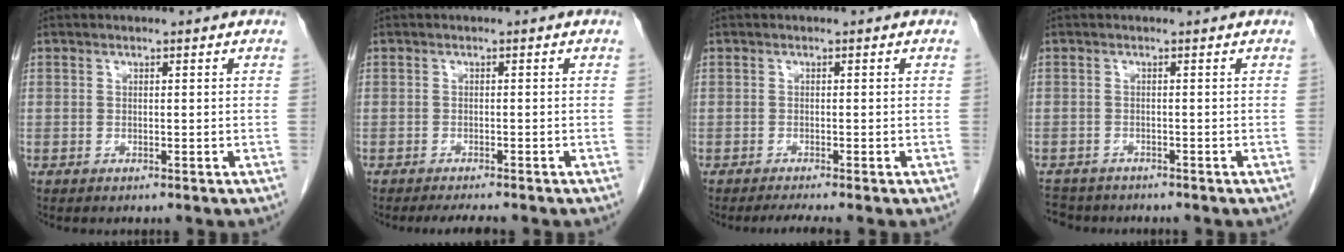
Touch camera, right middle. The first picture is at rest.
{"total": 3.1, "force": [-2.8, 0.3, 1.4], "torque": [-0.020, -0.007, -0.039]}
{"total": 2.1, "force": [-1.7, -0.5, 1.0], "torque": [-0.020, -0.007, -0.032]}
{"total": 4.3, "force": [-3.5, 2.0, 1.4], "torque": [-0.017, 0.013, -0.049]}